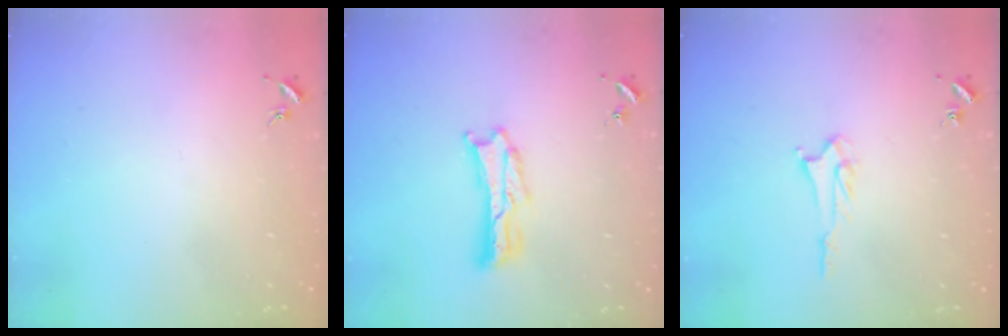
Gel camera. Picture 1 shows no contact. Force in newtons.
{"total": 1.6, "press": 1.6, "slide": 0.3}
{"total": 2.6, "press": 2.6, "slide": 0.3}